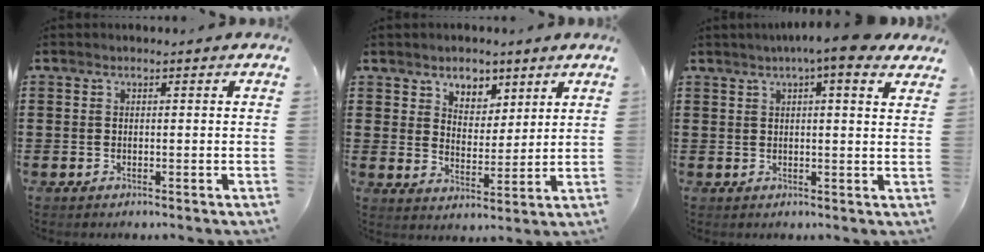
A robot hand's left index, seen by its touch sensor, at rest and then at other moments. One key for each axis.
{"total": 4.6, "fx": 3.6, "fy": 2.9, "fz": 0.1, "tx": -0.016, "ty": -0.005, "tz": 0.063}
{"total": 5.8, "fx": 4.1, "fy": 0.3, "fz": 4.0, "tx": -0.065, "ty": -0.009, "tz": 0.067}